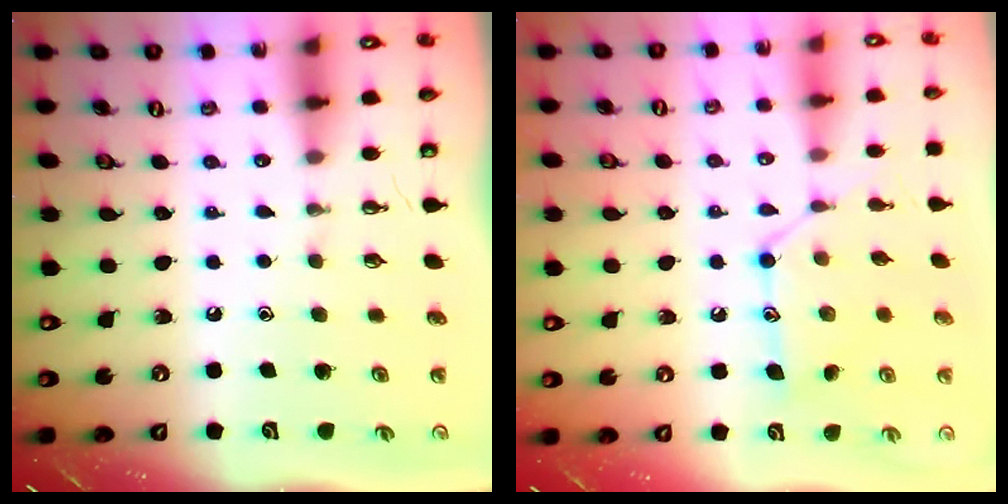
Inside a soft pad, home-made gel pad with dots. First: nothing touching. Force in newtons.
{"total": 12.8, "press": 12.8, "slide": 0.4}